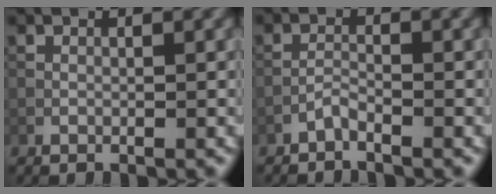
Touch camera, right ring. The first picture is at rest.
{"total": 1.0, "force": [-0.9, 0.1, 0.3], "torque": [-0.006, 0.005, -0.021]}